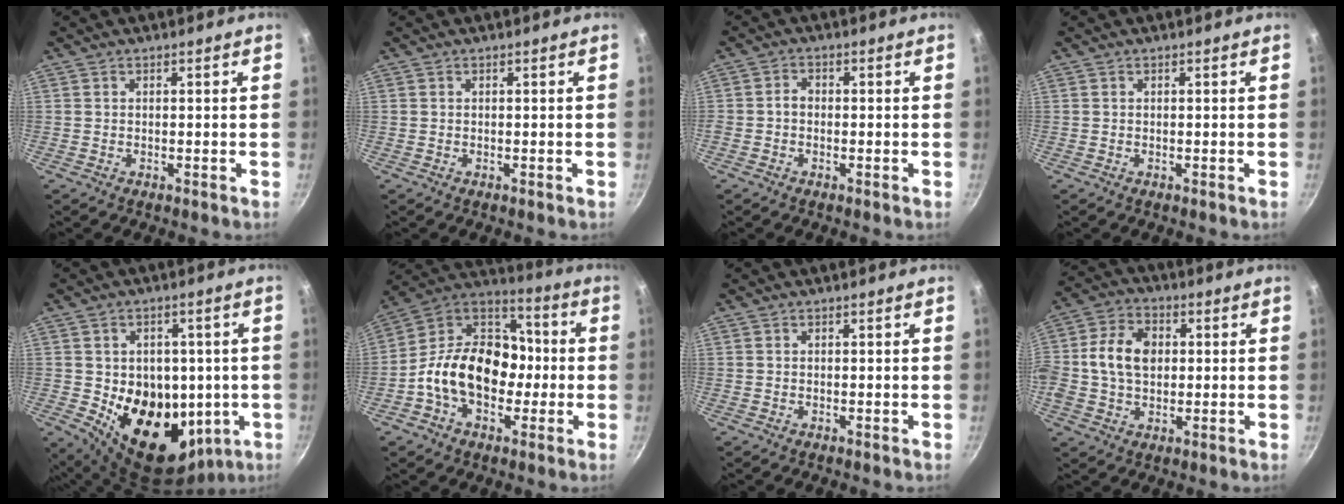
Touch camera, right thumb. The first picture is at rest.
{"total": 0.0}
{"total": 2.0, "force": [-0.5, 1.5, 1.2], "torque": [-0.017, 0.012, -0.013]}
{"total": 0.0}
{"total": 19.4, "force": [-2.0, 14.2, 13.1], "torque": [-0.165, -0.009, -0.008]}
{"total": 19.2, "force": [-3.1, 13.9, 12.9], "torque": [-0.170, 0.057, -0.071]}
{"total": 0.0}
{"total": 11.5, "force": [1.0, 8.3, 7.9], "torque": [-0.133, 0.014, 0.001]}